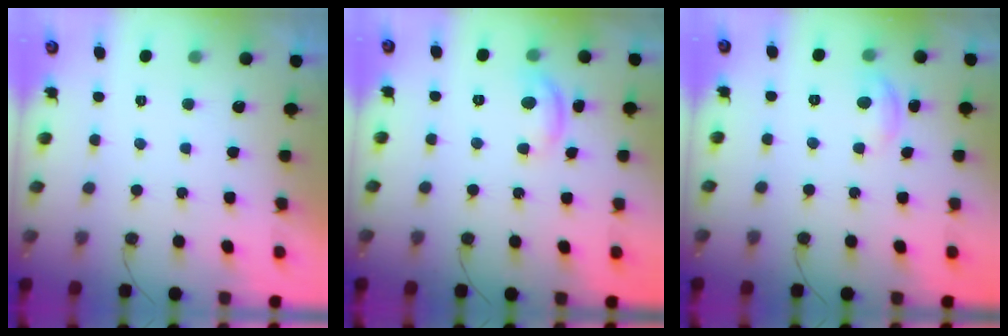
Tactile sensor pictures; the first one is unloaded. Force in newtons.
{"total": 8.8, "press": 8.8, "slide": 0.4}
{"total": 4.5, "press": 4.5, "slide": 0.3}